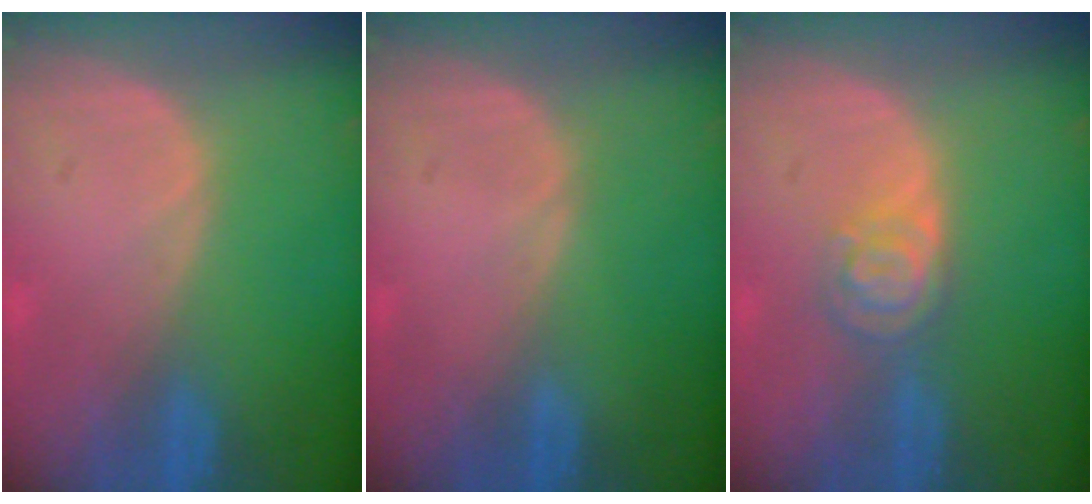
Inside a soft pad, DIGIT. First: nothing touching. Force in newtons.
{"total": 0.0}
{"total": 4.6, "press": 3.9, "slide": 2.4}